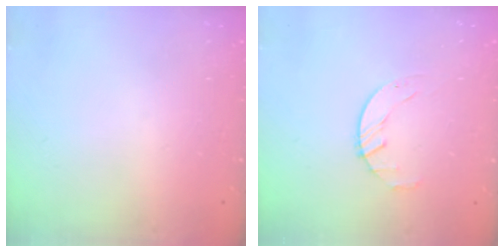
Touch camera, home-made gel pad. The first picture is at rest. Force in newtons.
{"total": 2.1, "press": 2.1, "slide": 0.3}